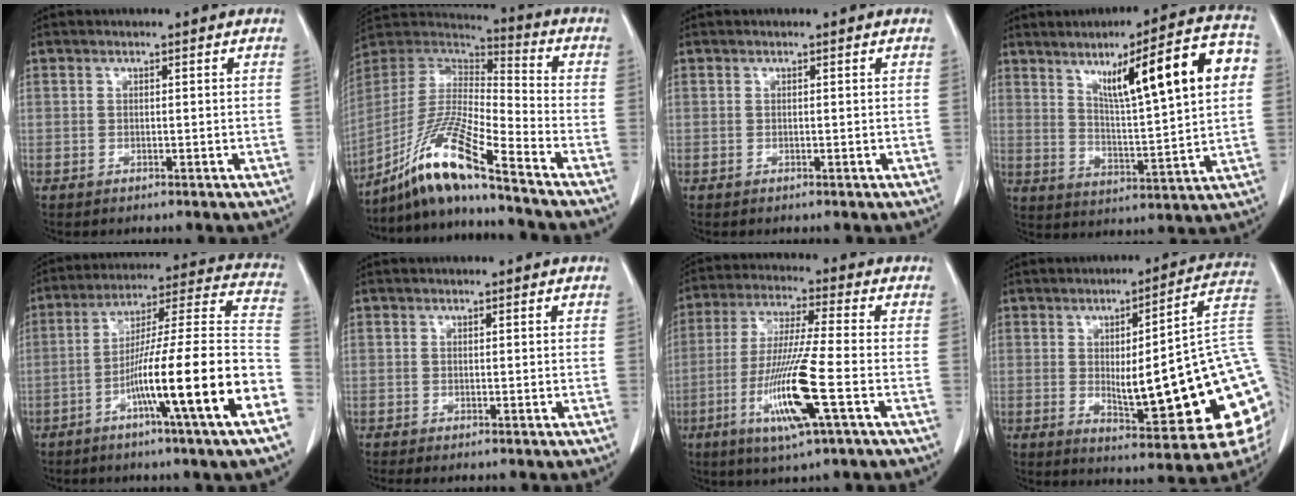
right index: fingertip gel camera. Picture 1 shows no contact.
{"total": 15.2, "force": [-11.3, -0.6, 10.1], "torque": [-0.205, -0.006, -0.212]}
{"total": 0.0}
{"total": 16.7, "force": [5.4, 1.5, 15.8], "torque": [-0.232, 0.024, 0.081]}
{"total": 20.6, "force": [-8.4, -1.0, 18.8], "torque": [-0.260, -0.001, -0.141]}
{"total": 1.1, "force": [-0.8, -0.1, 0.7], "torque": [-0.014, -0.001, -0.011]}
{"total": 13.3, "force": [-4.7, -0.2, 12.5], "torque": [-0.254, -0.022, -0.090]}
{"total": 24.0, "force": [-1.9, 3.0, 23.7], "torque": [-0.228, 0.010, -0.022]}